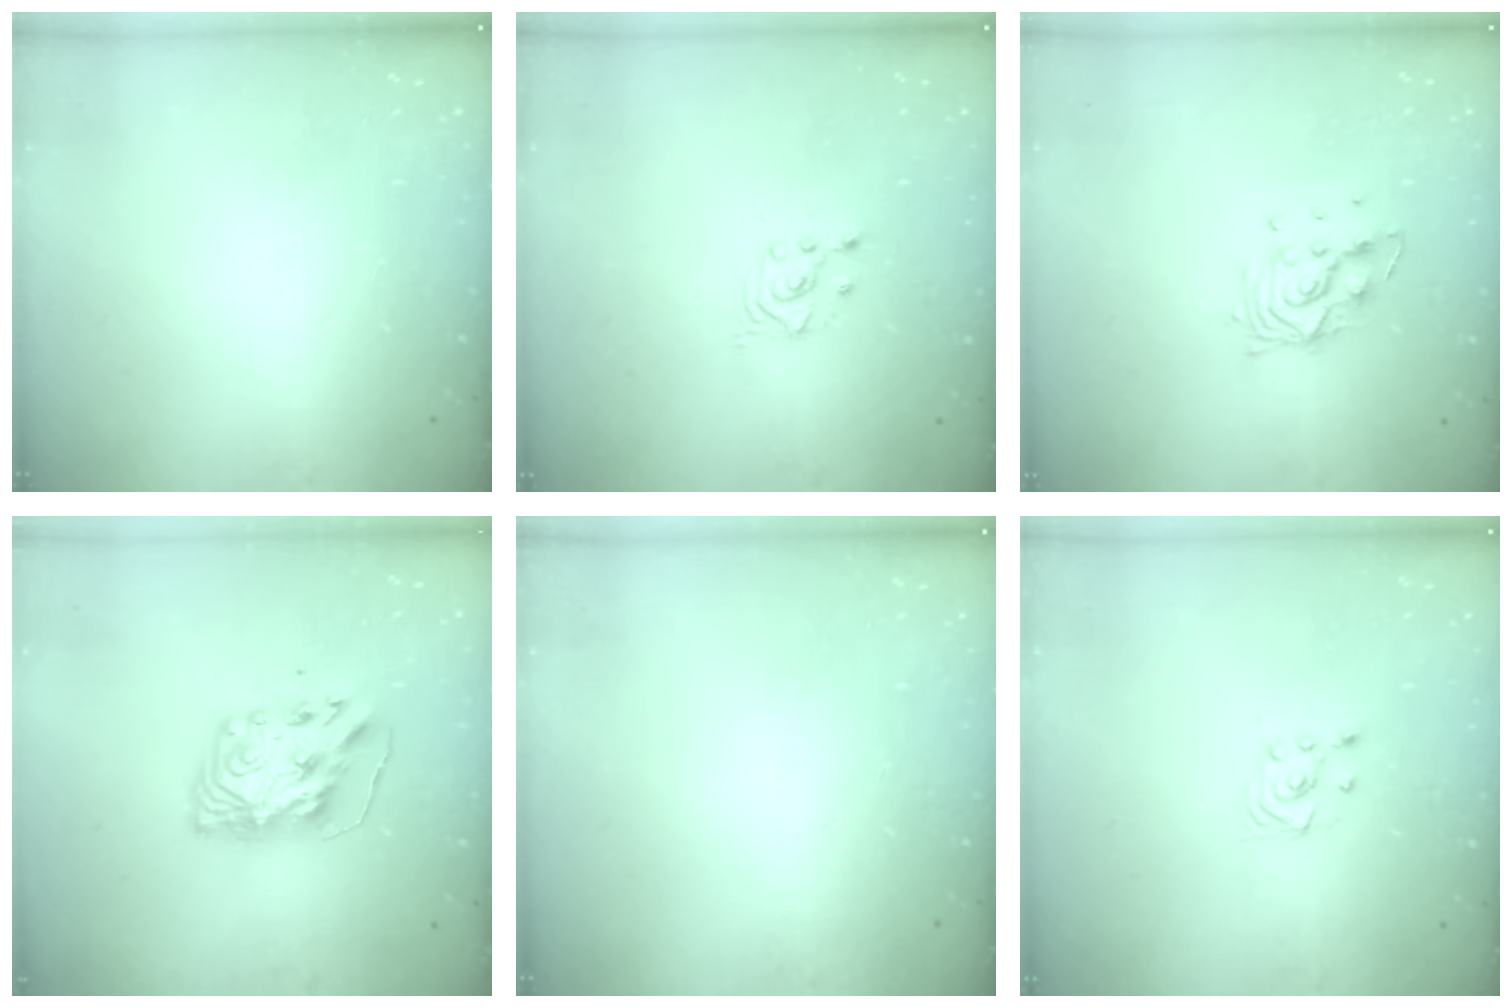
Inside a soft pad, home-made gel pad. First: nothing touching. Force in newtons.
{"total": 2.7, "press": 2.7, "slide": 0.2}
{"total": 8.9, "press": 8.9, "slide": 0.7}
{"total": 9.9, "press": 9.9, "slide": 0.8}
{"total": 0.0}
{"total": 2.9, "press": 2.7, "slide": 1.0}